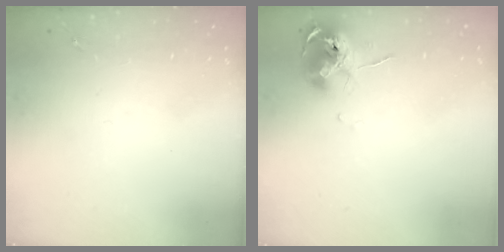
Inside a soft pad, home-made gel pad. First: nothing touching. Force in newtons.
{"total": 10.5, "press": 10.4, "slide": 1.0}